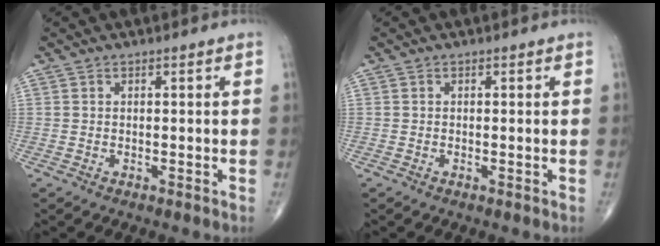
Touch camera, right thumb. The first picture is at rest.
{"total": 0.0}